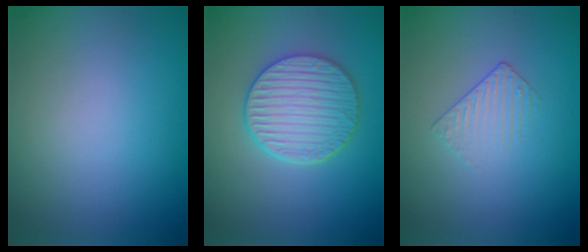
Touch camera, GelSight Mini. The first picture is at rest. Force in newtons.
{"total": 5.2, "press": 4.3, "slide": 2.9}
{"total": 1.3, "press": 0.6, "slide": 1.1}